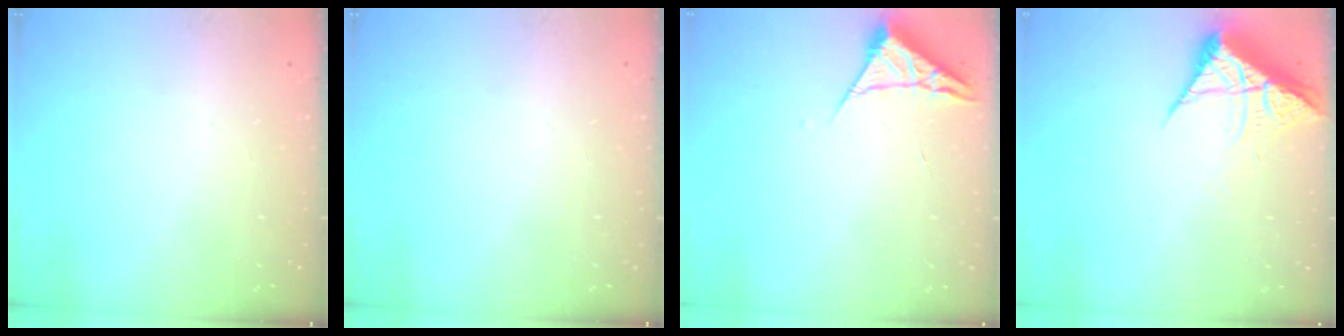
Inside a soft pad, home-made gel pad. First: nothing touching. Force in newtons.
{"total": 0.0}
{"total": 4.2, "press": 4.2, "slide": 0.5}
{"total": 7.5, "press": 7.5, "slide": 0.8}